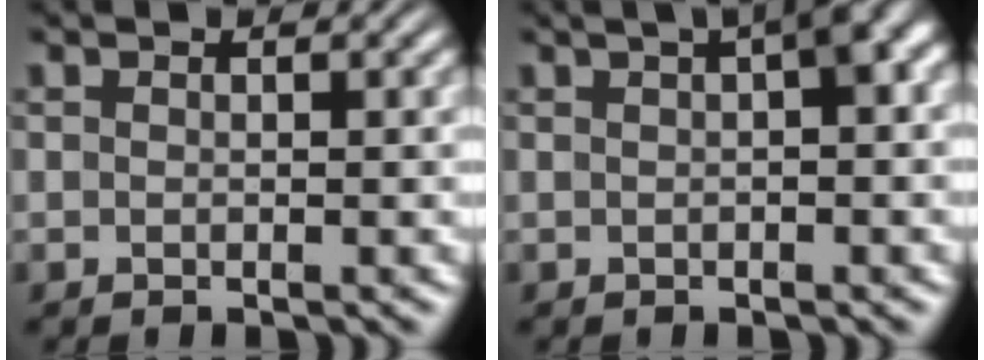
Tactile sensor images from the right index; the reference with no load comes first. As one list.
[{"total": 4.8, "force": [1.6, 1.6, 4.2], "torque": [-0.044, 0.027, 0.014]}]